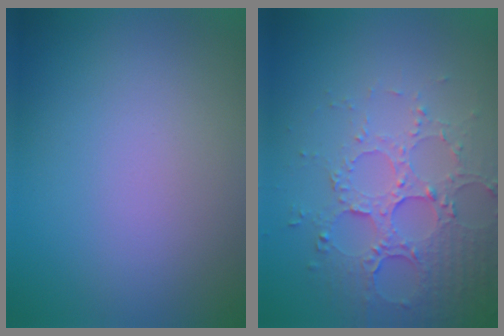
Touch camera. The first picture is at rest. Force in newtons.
{"total": 5.3, "press": 3.9, "slide": 3.6}